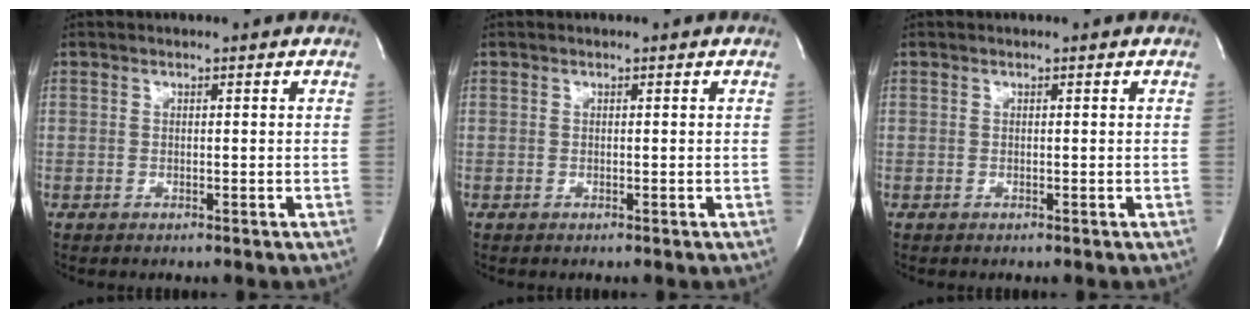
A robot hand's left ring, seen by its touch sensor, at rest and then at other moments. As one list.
[{"total": 0.0}, {"total": 0.0}]